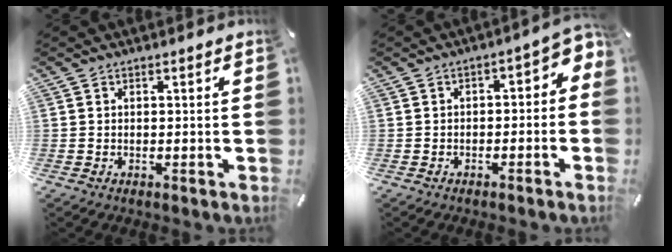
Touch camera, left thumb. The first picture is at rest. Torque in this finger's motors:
{"motor_torque": [0.06, 0.04, 0.08, 0.37, 0.10]}